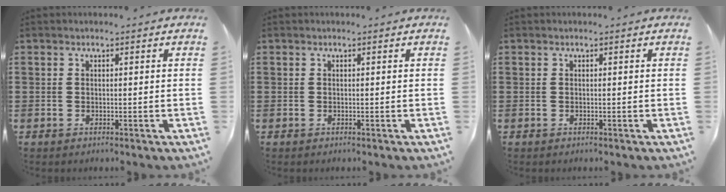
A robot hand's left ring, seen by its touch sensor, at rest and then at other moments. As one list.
[{"total": 0.0}, {"total": 0.0}]